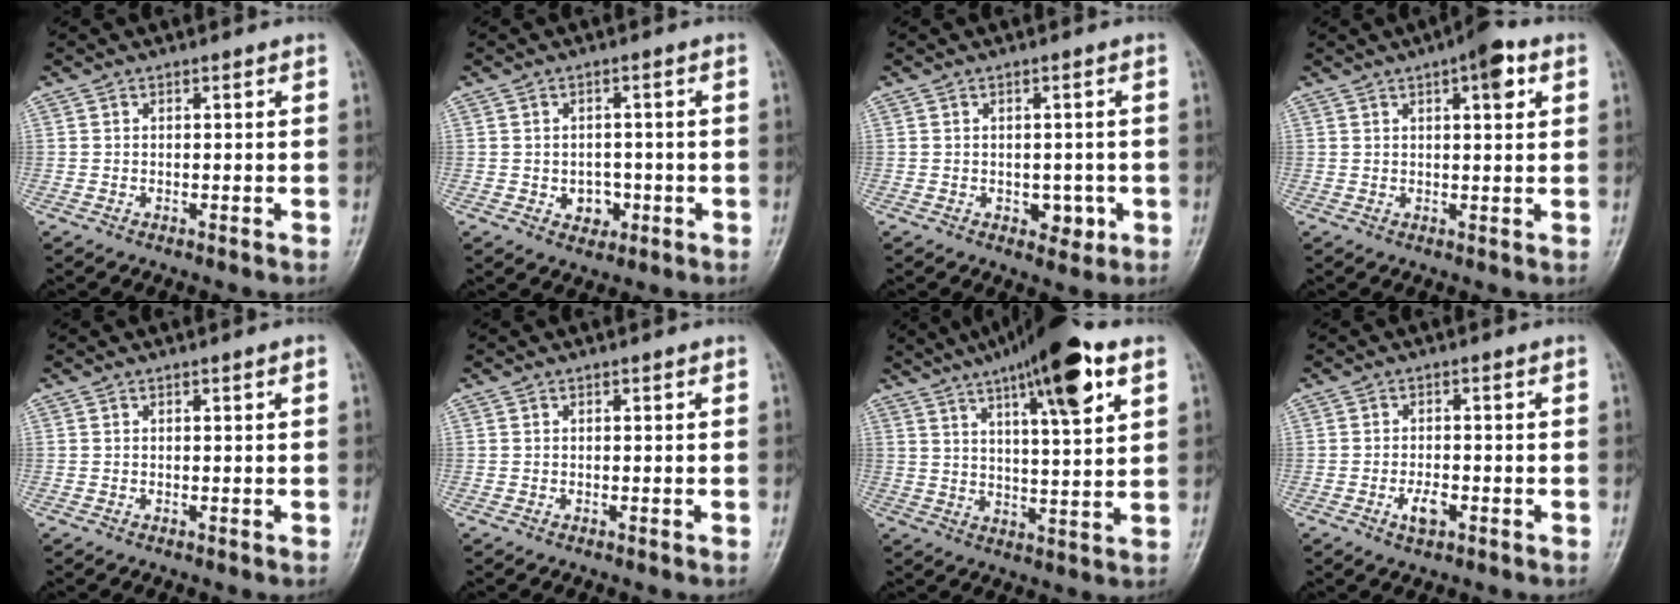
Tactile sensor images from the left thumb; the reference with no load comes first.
{"total": 4.0, "force": [-1.1, 3.2, 2.1], "torque": [-0.005, 0.007, -0.010]}
{"total": 3.8, "force": [-0.9, 2.6, 2.7], "torque": [-0.011, 0.002, -0.005]}
{"total": 6.2, "force": [2.7, 1.9, 5.2], "torque": [-0.063, 0.000, 0.033]}
{"total": 0.6, "force": [0.2, -0.1, 0.5], "torque": [-0.010, 0.001, 0.002]}
{"total": 0.0}
{"total": 17.3, "force": [9.2, 3.6, 14.1], "torque": [-0.209, -0.020, 0.143]}
{"total": 3.2, "force": [-1.3, 1.5, 2.5], "torque": [-0.044, 0.005, -0.022]}